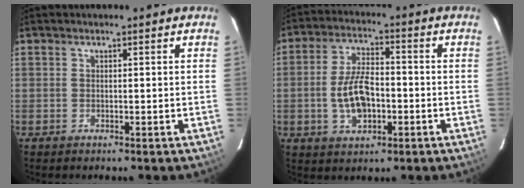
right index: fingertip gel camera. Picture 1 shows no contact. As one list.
[{"total": 9.6, "force": [-2.1, 4.9, 7.9], "torque": [-0.157, 0.008, -0.031]}]